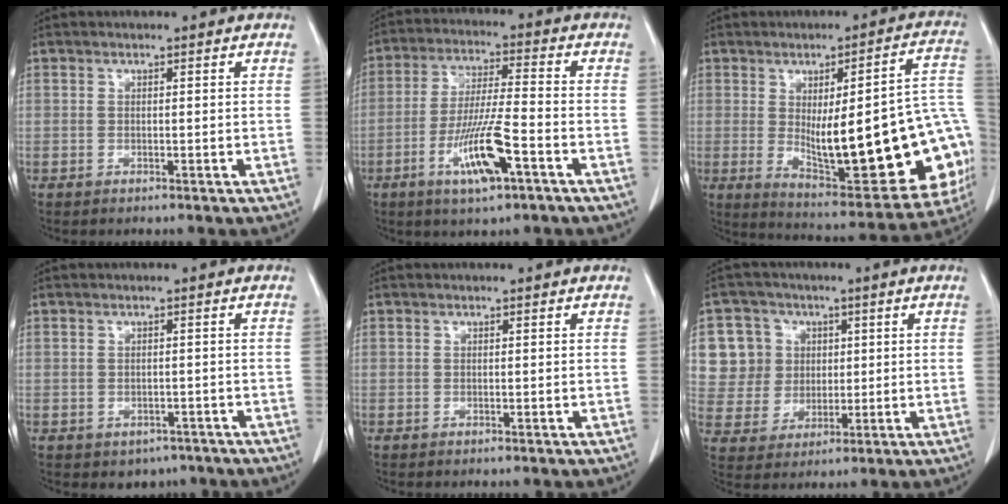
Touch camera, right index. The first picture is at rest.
{"total": 10.6, "force": [-4.7, 1.1, 9.4], "torque": [-0.183, -0.011, -0.084]}
{"total": 26.8, "force": [-3.3, 6.7, 25.8], "torque": [-0.263, 0.009, -0.024]}
{"total": 3.0, "force": [-1.8, 2.2, 0.9], "torque": [-0.005, 0.006, -0.017]}
{"total": 0.0}
{"total": 9.6, "force": [2.6, 9.1, 1.7], "torque": [-0.046, 0.028, 0.056]}